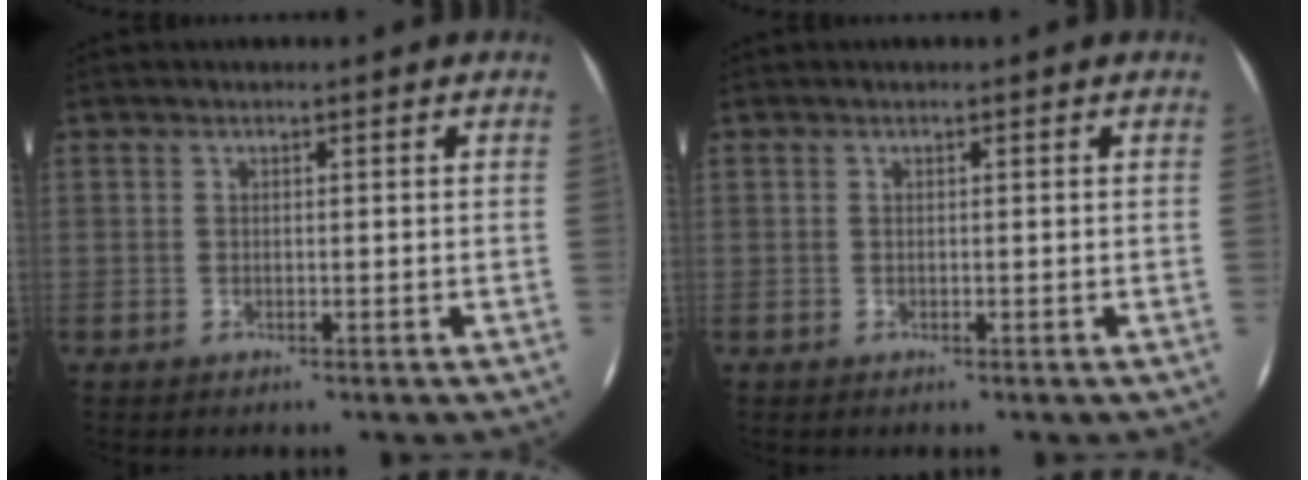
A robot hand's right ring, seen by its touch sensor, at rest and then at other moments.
{"total": 0.0}